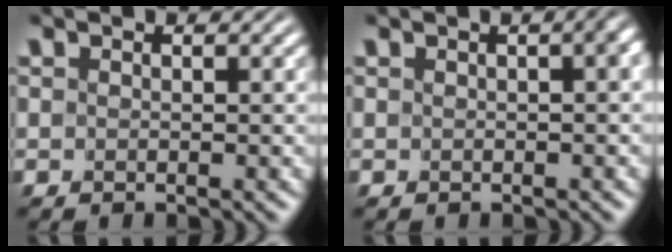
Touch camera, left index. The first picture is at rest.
{"total": 2.2, "force": [0.4, 0.7, 2.1], "torque": [-0.017, 0.008, 0.005]}